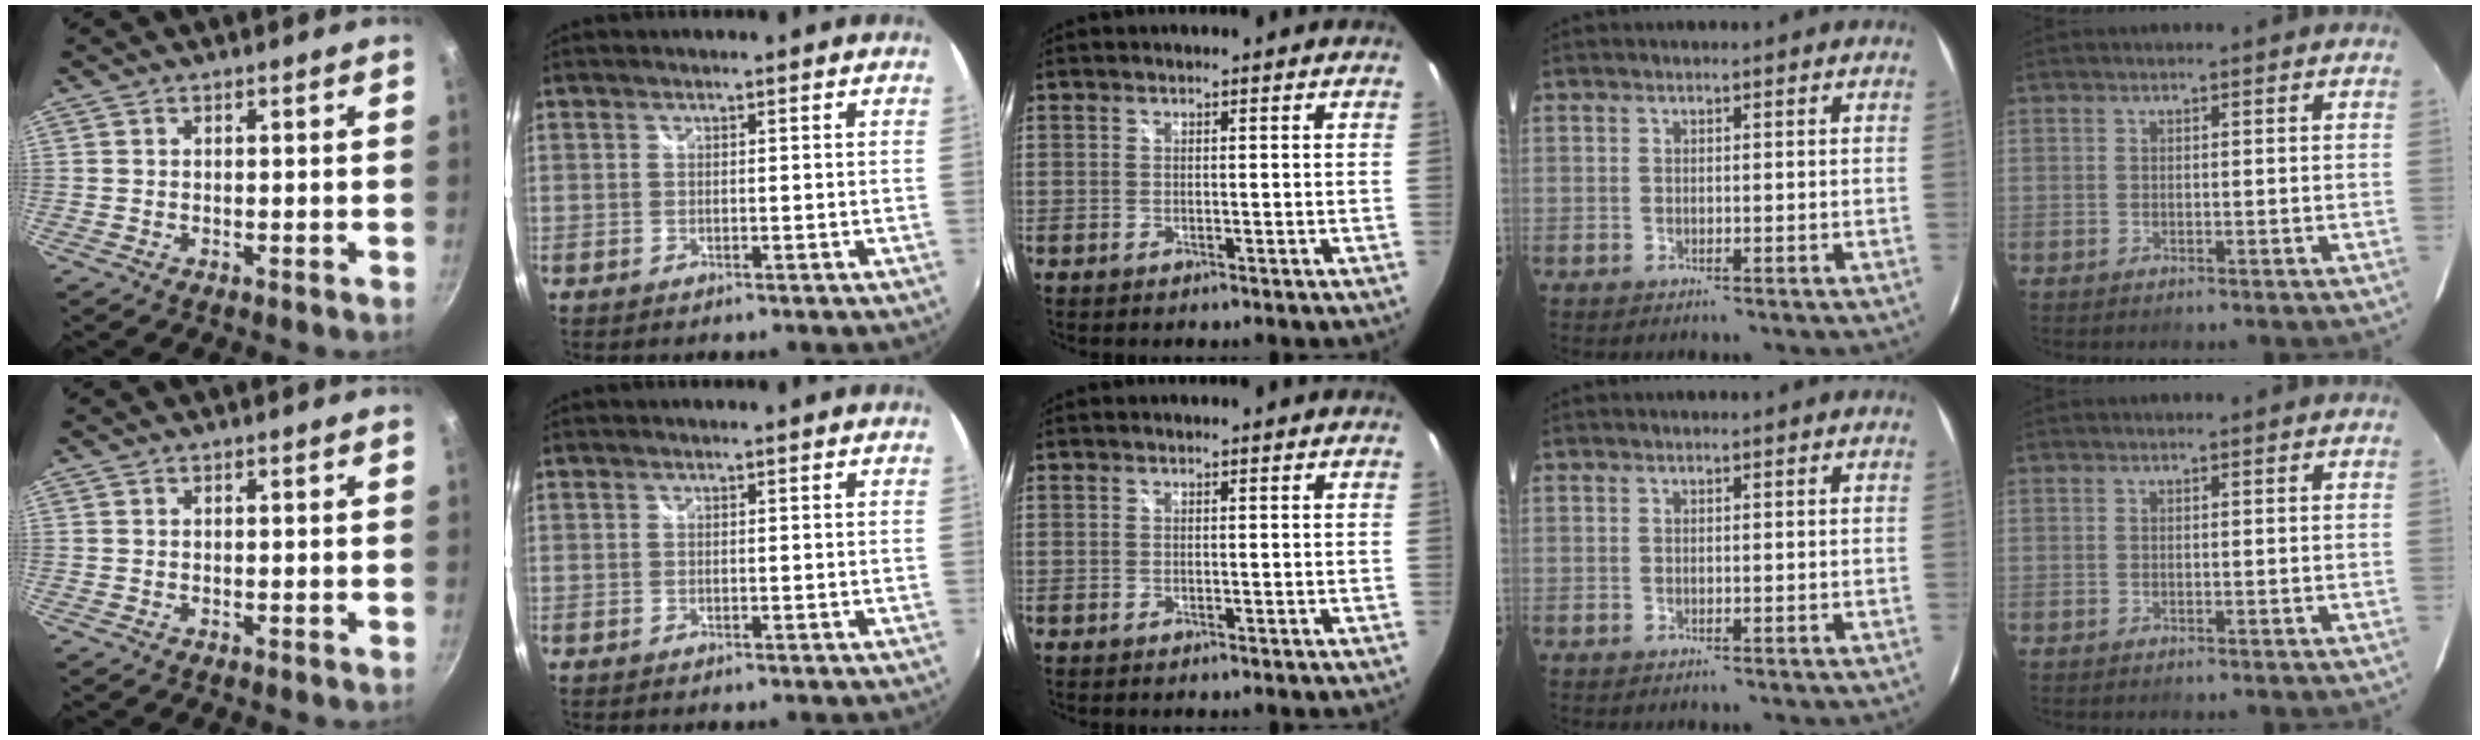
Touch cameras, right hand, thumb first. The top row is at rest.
{}